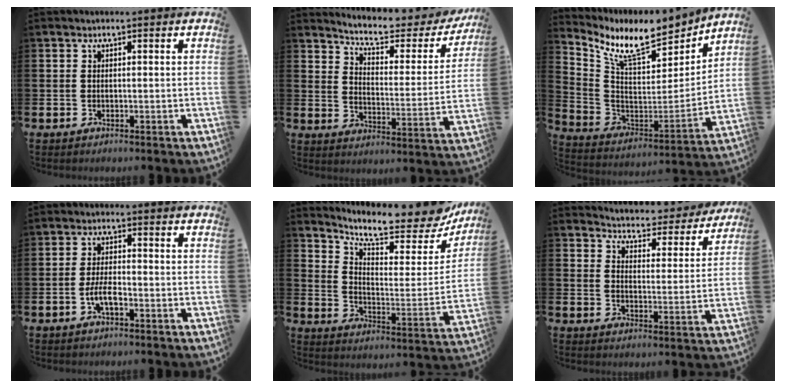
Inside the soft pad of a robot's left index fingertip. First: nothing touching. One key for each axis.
{"total": 6.8, "fx": 6.1, "fy": 1.8, "fz": 2.6, "tx": -0.078, "ty": -0.040, "tz": 0.100}
{"total": 11.0, "fx": 9.4, "fy": 2.9, "fz": 4.9, "tx": -0.133, "ty": -0.058, "tz": 0.165}
{"total": 3.7, "fx": -1.5, "fy": 1.3, "fz": 3.1, "tx": -0.076, "ty": 0.005, "tz": -0.030}
{"total": 9.1, "fx": 8.5, "fy": 1.8, "fz": 2.9, "tx": -0.069, "ty": -0.075, "tz": 0.143}
{"total": 4.4, "fx": 4.3, "fy": 0.6, "fz": 0.2, "tx": -0.026, "ty": -0.040, "tz": 0.069}